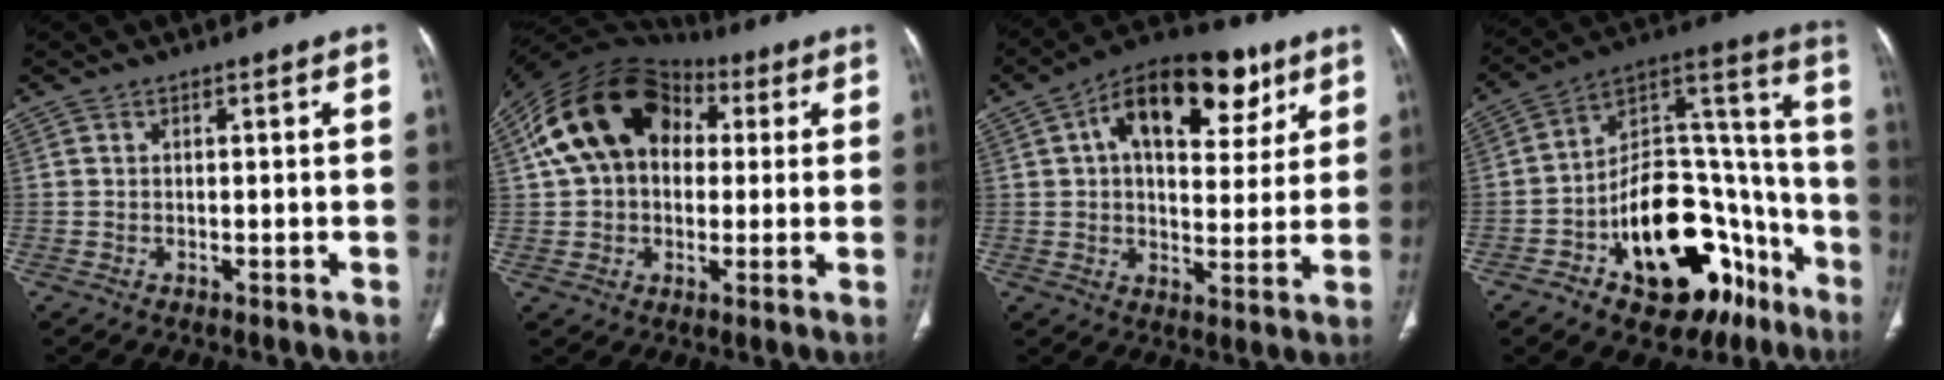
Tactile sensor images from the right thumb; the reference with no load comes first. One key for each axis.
{"total": 19.2, "fx": 4.7, "fy": 13.7, "fz": 12.6, "tx": -0.218, "ty": 0.035, "tz": 0.074}
{"total": 20.2, "fx": 8.5, "fy": 11.0, "fz": 14.6, "tx": -0.181, "ty": 0.007, "tz": 0.127}
{"total": 30.2, "fx": -13.2, "fy": 16.5, "fz": 21.5, "tx": -0.253, "ty": 0.095, "tz": -0.185}